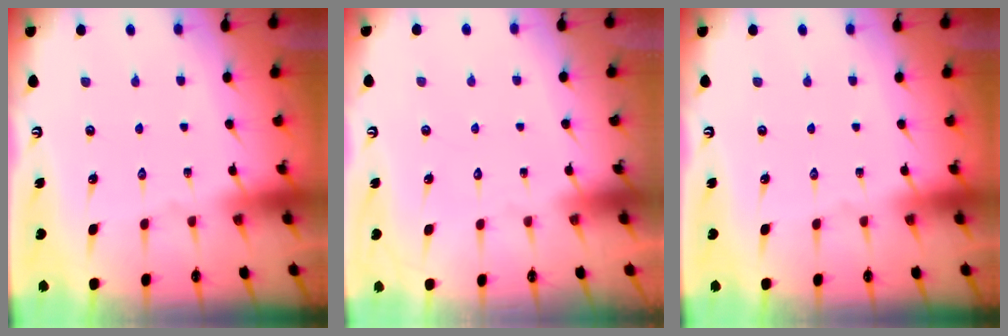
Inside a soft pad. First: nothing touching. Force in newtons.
{"total": 1.7, "press": 1.7, "slide": 0.1}
{"total": 0.0}